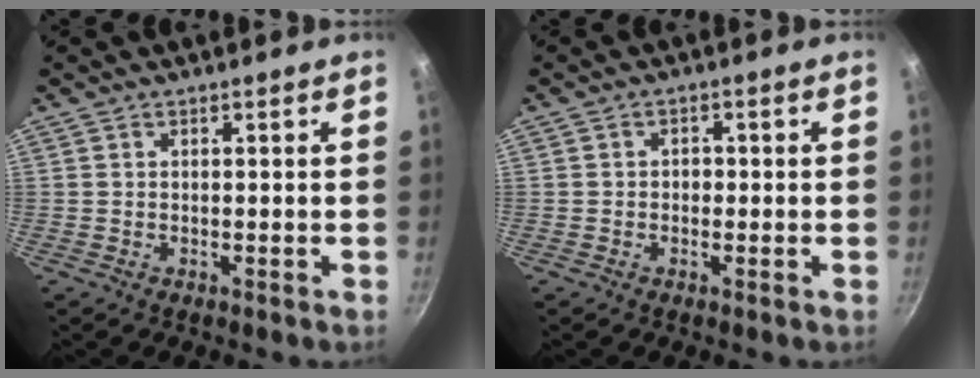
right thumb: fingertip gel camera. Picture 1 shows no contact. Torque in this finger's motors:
{"motor_torque": [-0.26, 0.22, -0.19, 0.01, -0.04]}